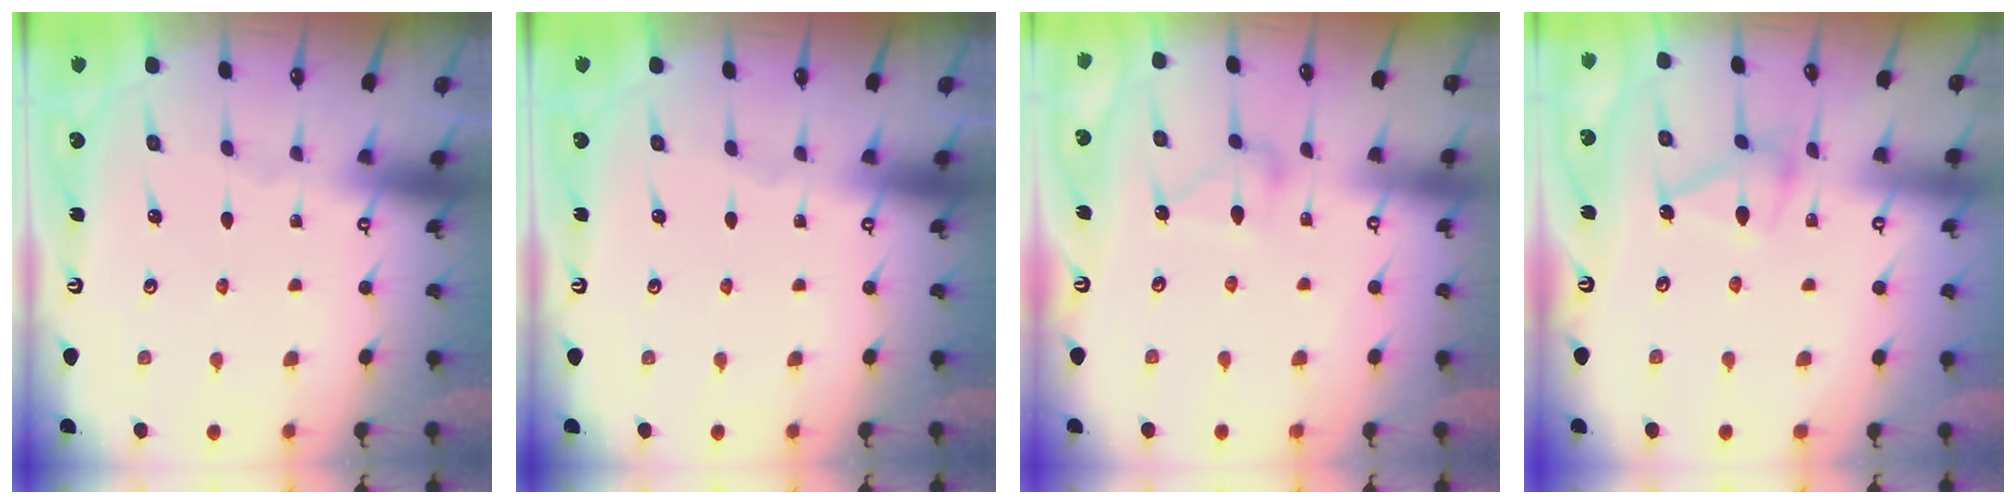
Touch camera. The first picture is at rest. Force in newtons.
{"total": 0.0}
{"total": 9.6, "press": 9.6, "slide": 0.4}
{"total": 12.3, "press": 12.3, "slide": 0.2}